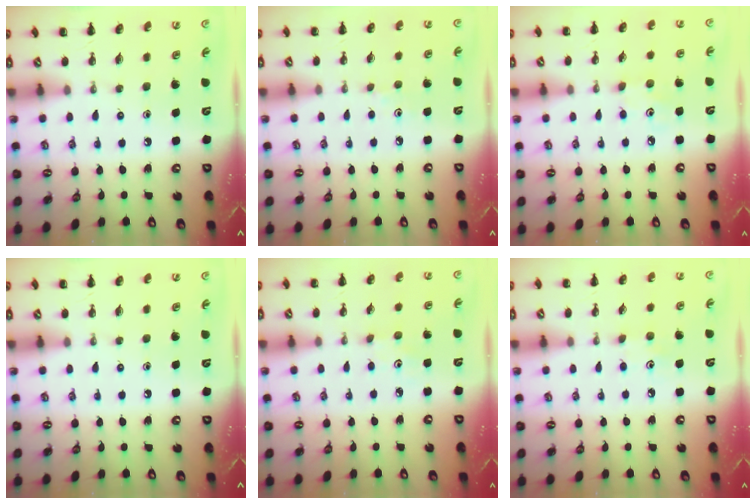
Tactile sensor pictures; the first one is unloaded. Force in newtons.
{"total": 2.7, "press": 2.5, "slide": 0.9}
{"total": 2.9, "press": 2.8, "slide": 0.8}
{"total": 0.0}
{"total": 1.4, "press": 1.3, "slide": 0.4}
{"total": 2.6, "press": 2.4, "slide": 0.9}